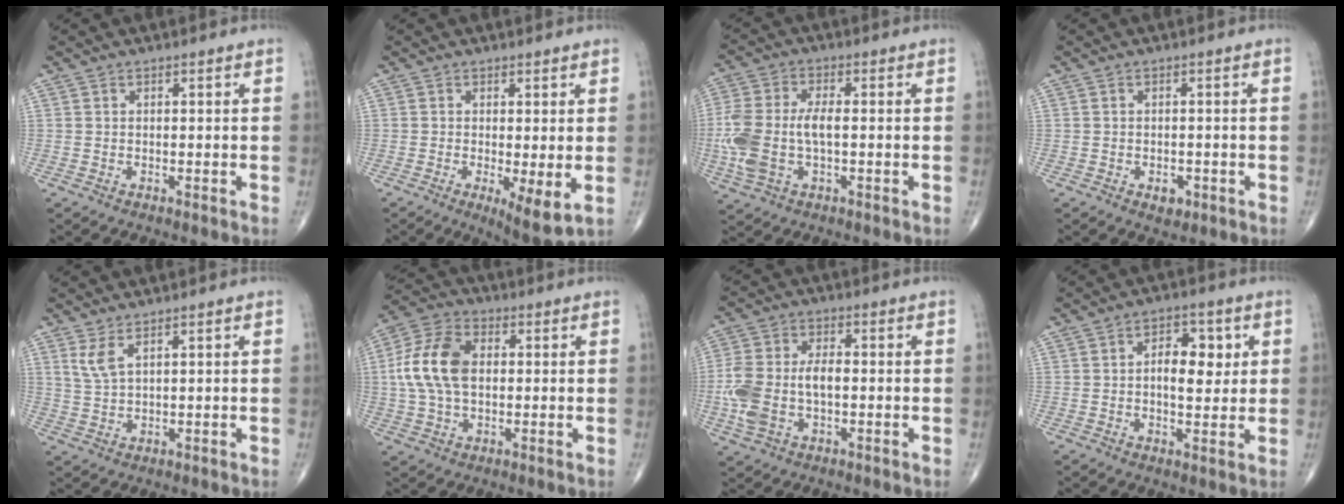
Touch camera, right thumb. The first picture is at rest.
{"total": 6.3, "force": [-1.0, 1.8, 6.0], "torque": [-0.099, -0.023, -0.015]}
{"total": 11.8, "force": [-1.2, 6.0, 10.0], "torque": [-0.246, 0.013, -0.022]}
{"total": 2.4, "force": [-1.0, 1.6, 1.5], "torque": [-0.013, 0.001, -0.009]}
{"total": 3.5, "force": [2.0, 1.0, 2.6], "torque": [-0.062, -0.009, 0.050]}
{"total": 12.6, "force": [1.0, 7.9, 9.7], "torque": [-0.193, 0.020, 0.014]}
{"total": 11.2, "force": [-1.5, 6.4, 9.0], "torque": [-0.206, 0.019, -0.029]}
{"total": 7.5, "force": [1.3, 4.3, 6.0], "torque": [-0.063, 0.001, 0.017]}